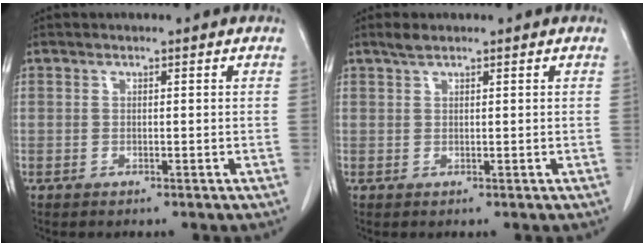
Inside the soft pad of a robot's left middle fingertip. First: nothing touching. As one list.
[{"total": 1.5, "force": [1.2, 0.2, 0.8], "torque": [-0.023, 0.005, 0.027]}]